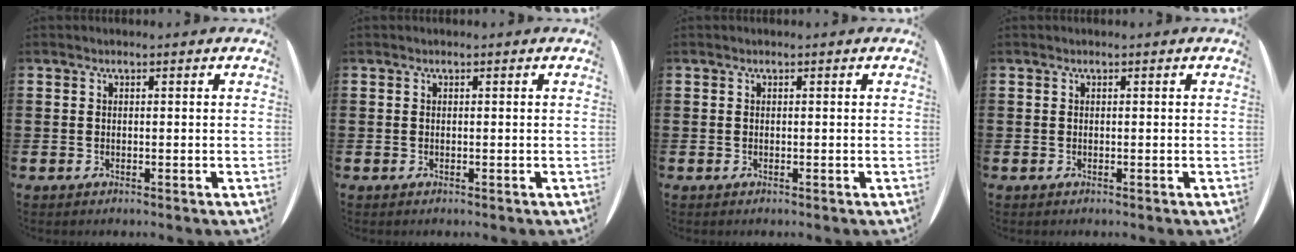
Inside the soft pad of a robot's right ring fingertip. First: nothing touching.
{"total": 0.0}
{"total": 0.0}
{"total": 0.0}